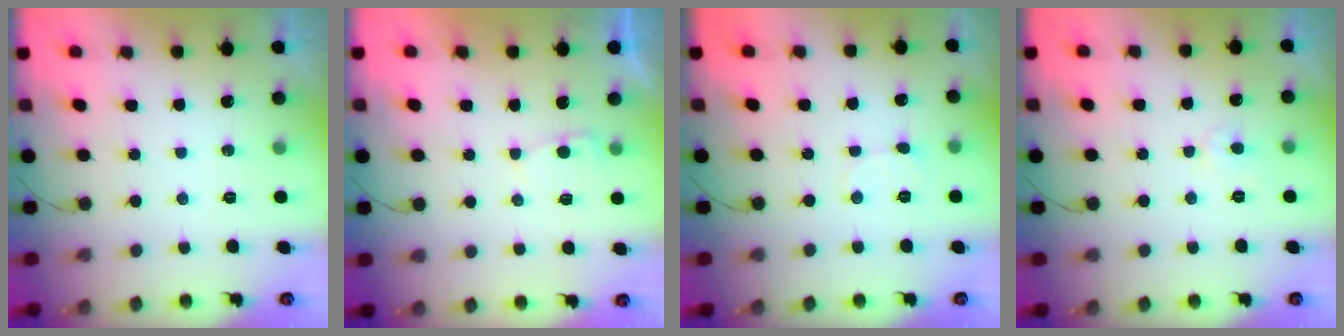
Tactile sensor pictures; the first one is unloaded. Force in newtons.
{"total": 2.3, "press": 2.3, "slide": 0.2}
{"total": 2.9, "press": 2.9, "slide": 0.3}
{"total": 3.3, "press": 3.3, "slide": 0.3}